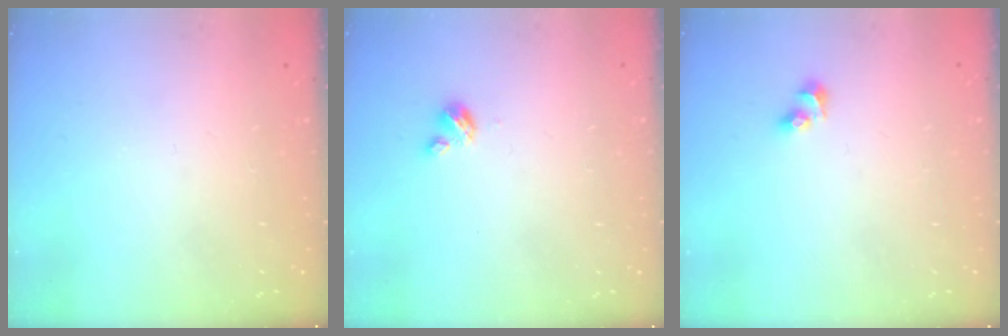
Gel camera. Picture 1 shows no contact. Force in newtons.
{"total": 2.7, "press": 2.7, "slide": 0.3}
{"total": 4.5, "press": 4.0, "slide": 2.0}